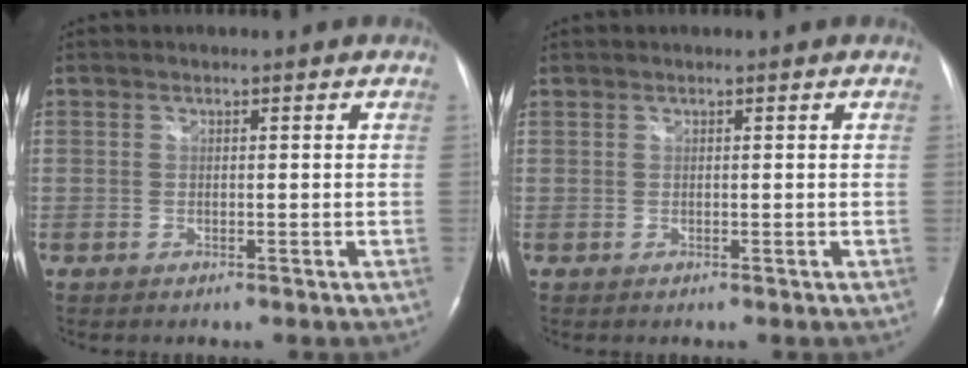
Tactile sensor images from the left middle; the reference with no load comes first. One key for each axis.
{"total": 0.0}